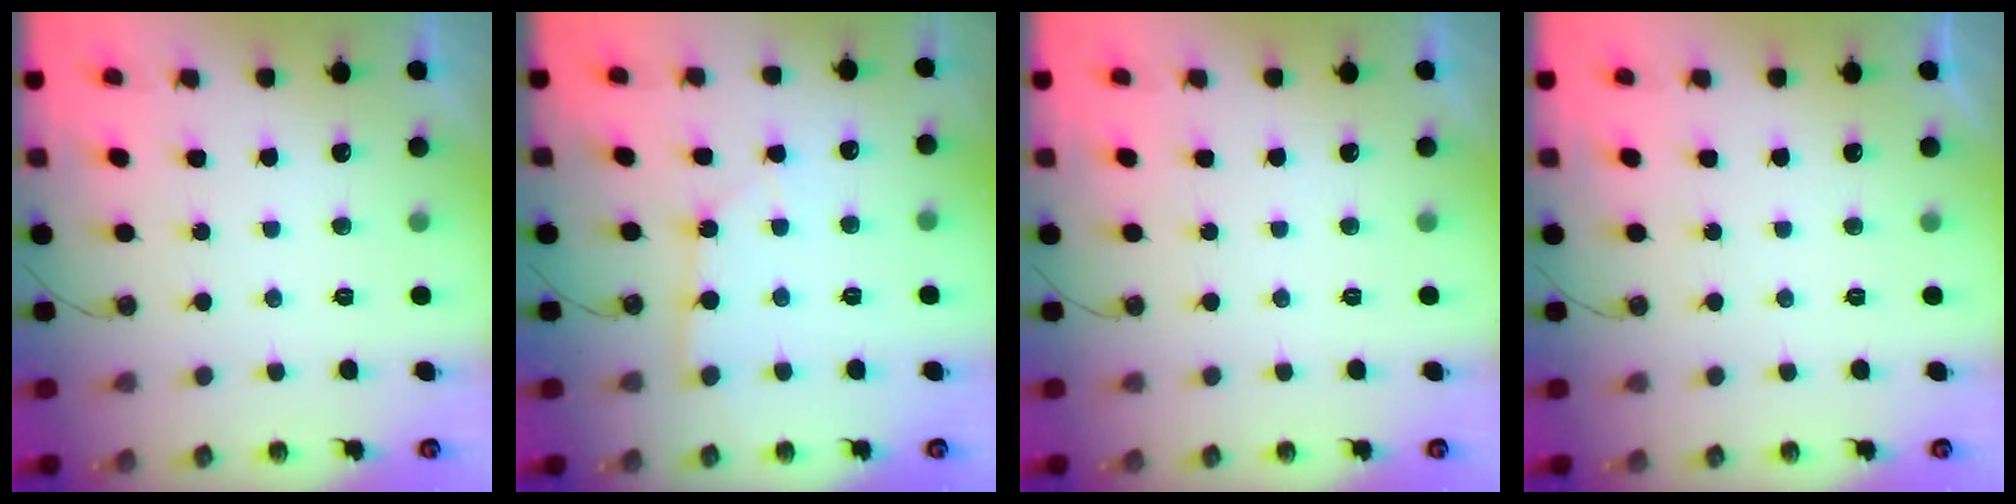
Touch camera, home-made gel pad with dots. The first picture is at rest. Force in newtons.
{"total": 2.7, "press": 2.7, "slide": 0.3}
{"total": 0.0}
{"total": 0.0}